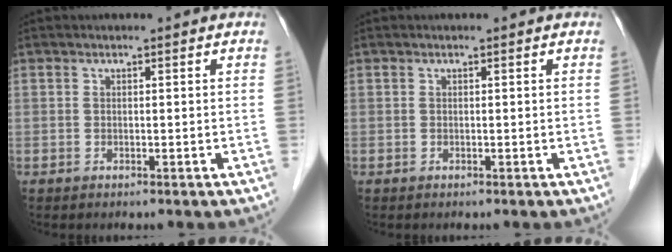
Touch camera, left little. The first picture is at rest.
{"total": 0.0}